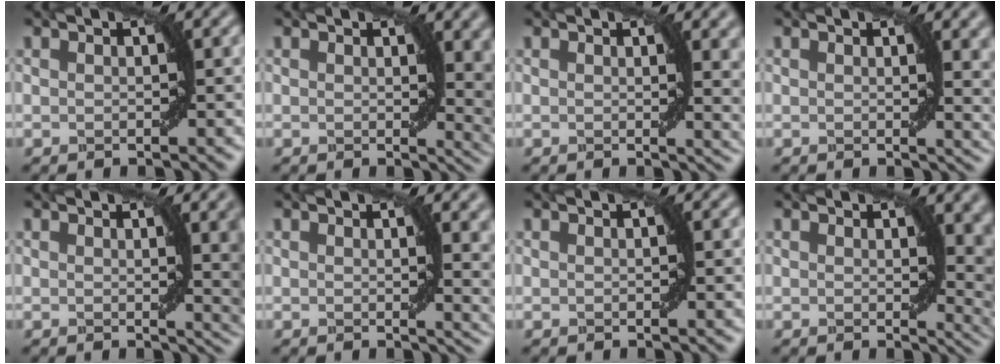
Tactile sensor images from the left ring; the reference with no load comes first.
{"total": 5.5, "force": [1.3, 2.3, 4.8], "torque": [-0.041, -0.009, 0.024]}
{"total": 4.3, "force": [1.0, 1.3, 4.0], "torque": [-0.039, -0.003, 0.016]}
{"total": 4.0, "force": [1.1, 1.2, 3.7], "torque": [-0.034, -0.002, 0.018]}
{"total": 6.7, "force": [1.1, 2.1, 6.2], "torque": [-0.047, -0.002, 0.020]}
{"total": 5.2, "force": [1.1, 1.8, 4.7], "torque": [-0.037, -0.005, 0.021]}
{"total": 0.0}
{"total": 5.3, "force": [1.3, 2.5, 4.5], "torque": [-0.039, -0.010, 0.025]}